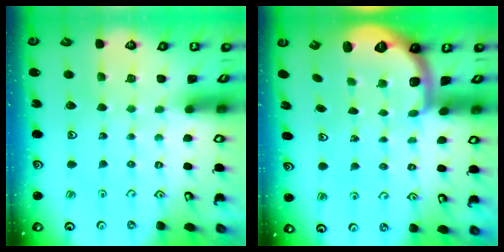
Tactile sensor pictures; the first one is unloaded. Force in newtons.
{"total": 1.9, "press": 1.8, "slide": 0.4}